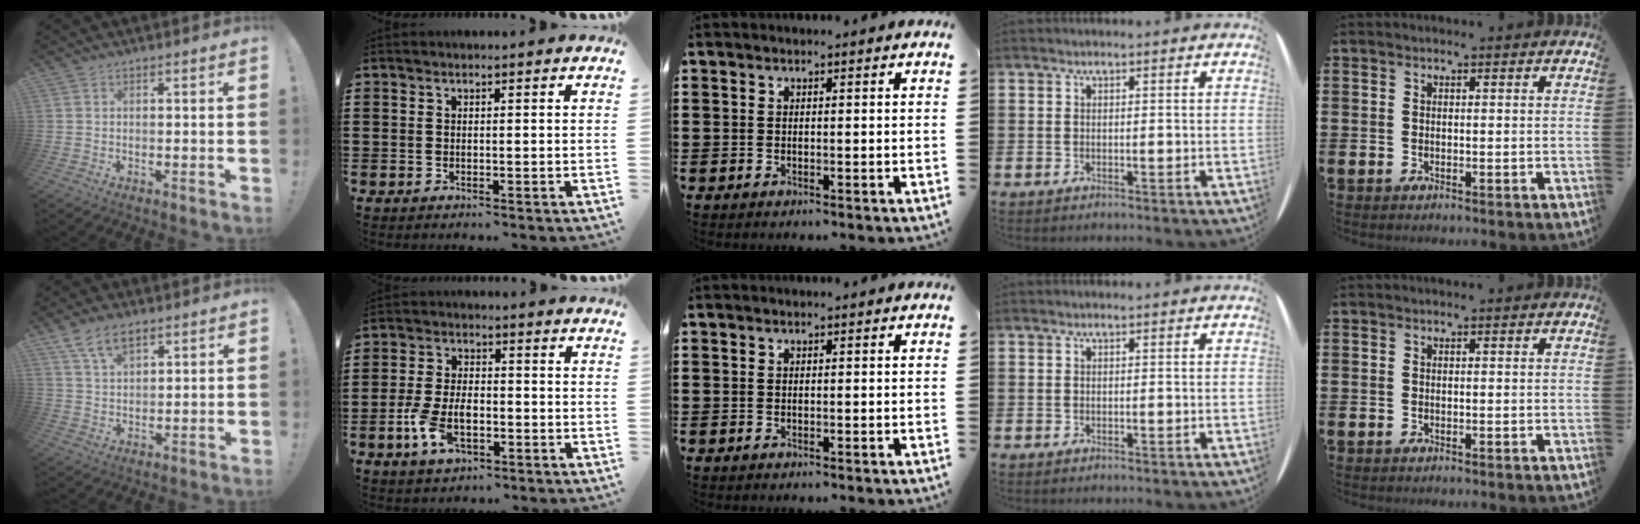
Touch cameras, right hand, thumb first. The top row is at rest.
{"thumb": {"total": 8.0, "force": [5.0, 3.9, 4.8], "torque": [-0.084, -0.014, 0.095]}, "index": {"total": 7.1, "force": [-2.4, 3.9, 5.4], "torque": [-0.125, 0.001, -0.049]}}